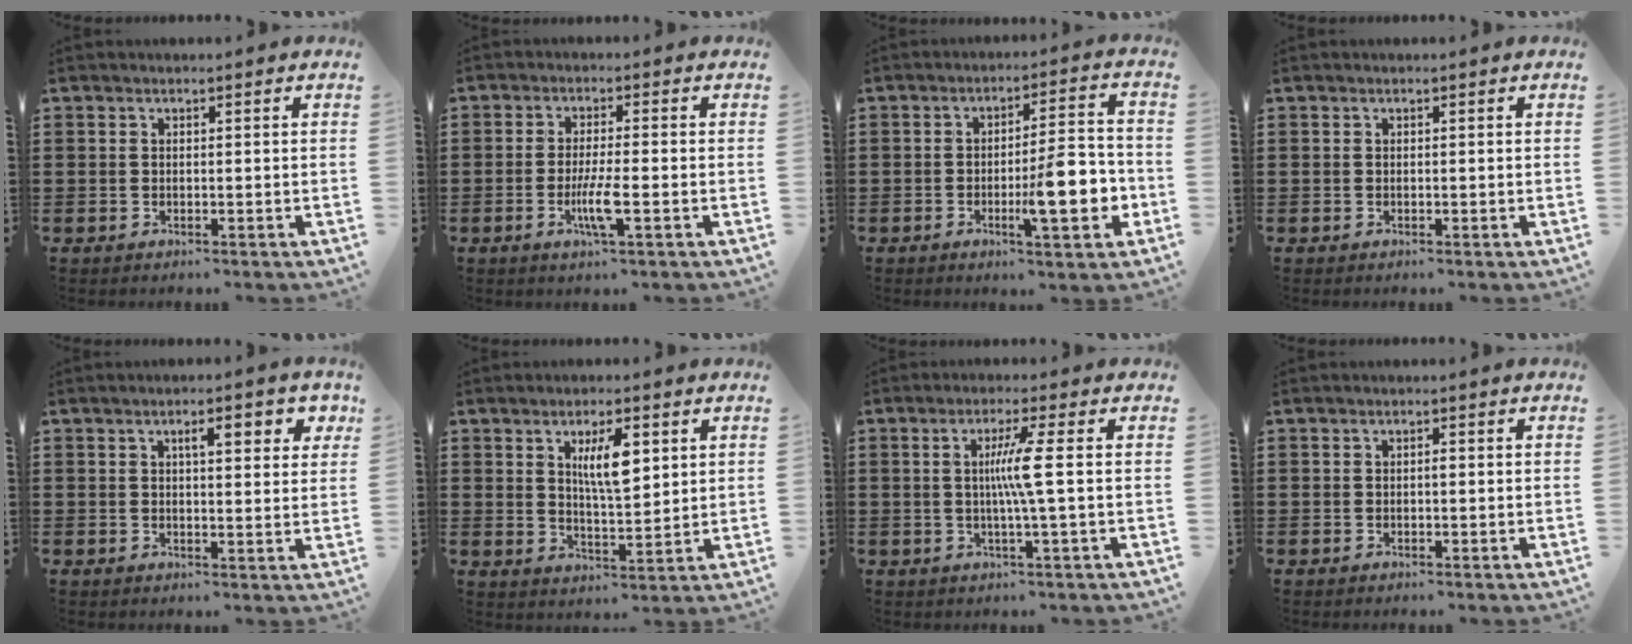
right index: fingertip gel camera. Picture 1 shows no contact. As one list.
[{"total": 5.0, "force": [-1.8, 0.6, 4.6], "torque": [-0.091, -0.011, -0.033]}, {"total": 9.8, "force": [-2.8, 2.3, 9.1], "torque": [-0.119, -0.004, -0.046]}, {"total": 0.0}, {"total": 4.1, "force": [1.7, 0.8, 3.7], "torque": [-0.052, -0.003, 0.020]}, {"total": 6.3, "force": [2.2, 1.6, 5.7], "torque": [-0.108, 0.001, 0.035]}, {"total": 5.6, "force": [0.1, -1.3, 5.4], "torque": [-0.098, -0.012, -0.005]}, {"total": 0.6, "force": [-0.2, -0.2, 0.6], "torque": [-0.010, -0.005, -0.003]}]